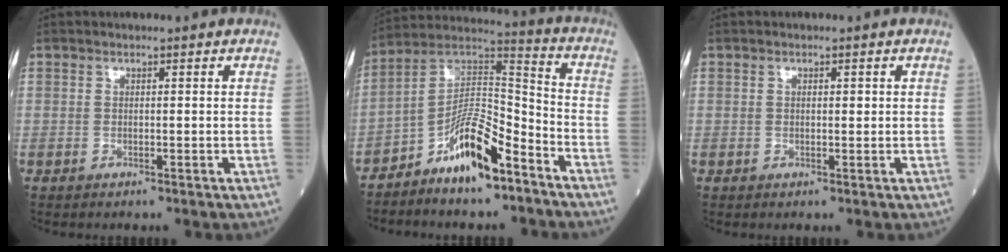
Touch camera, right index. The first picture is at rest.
{"total": 11.8, "force": [-7.4, 2.9, 8.7], "torque": [-0.159, 0.019, -0.131]}
{"total": 1.0, "force": [0.2, 0.4, 0.9], "torque": [-0.016, 0.001, 0.005]}